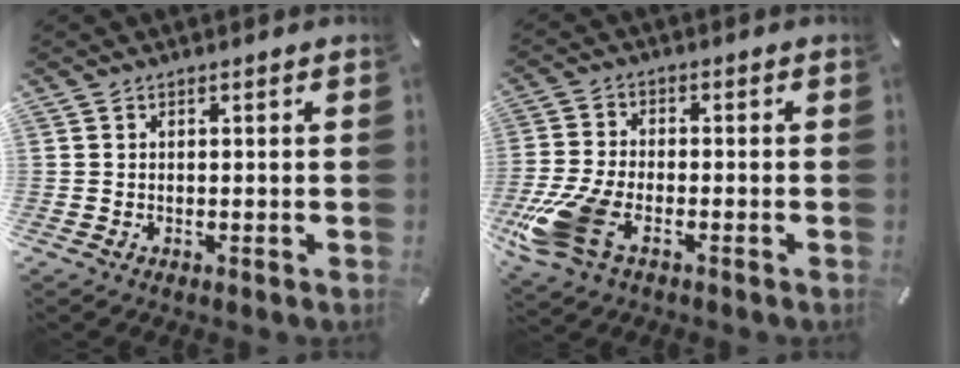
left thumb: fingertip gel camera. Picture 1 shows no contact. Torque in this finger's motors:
{"motor_torque": [0.07, 1.25, 1.10, 0.29, 0.28]}